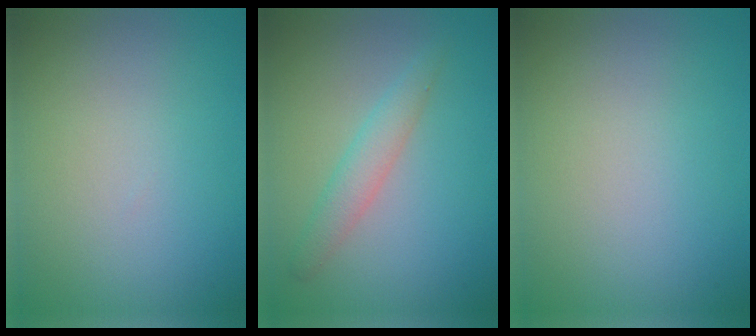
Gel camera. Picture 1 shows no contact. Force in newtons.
{"total": 2.3, "press": 2.3, "slide": 0.0}
{"total": 0.0}